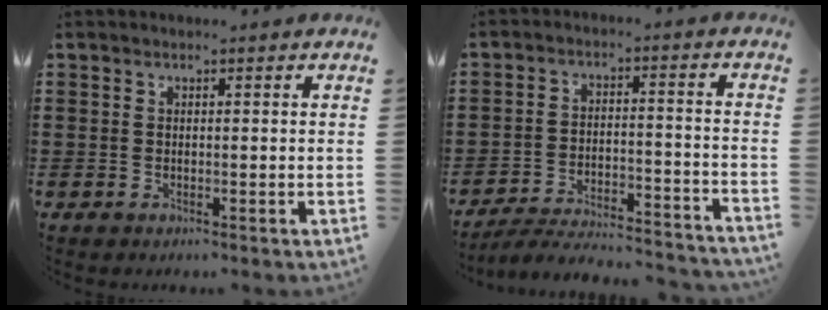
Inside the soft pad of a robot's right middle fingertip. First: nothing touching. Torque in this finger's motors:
{"motor_torque": [1.83, -0.31, 0.07, 0.06]}